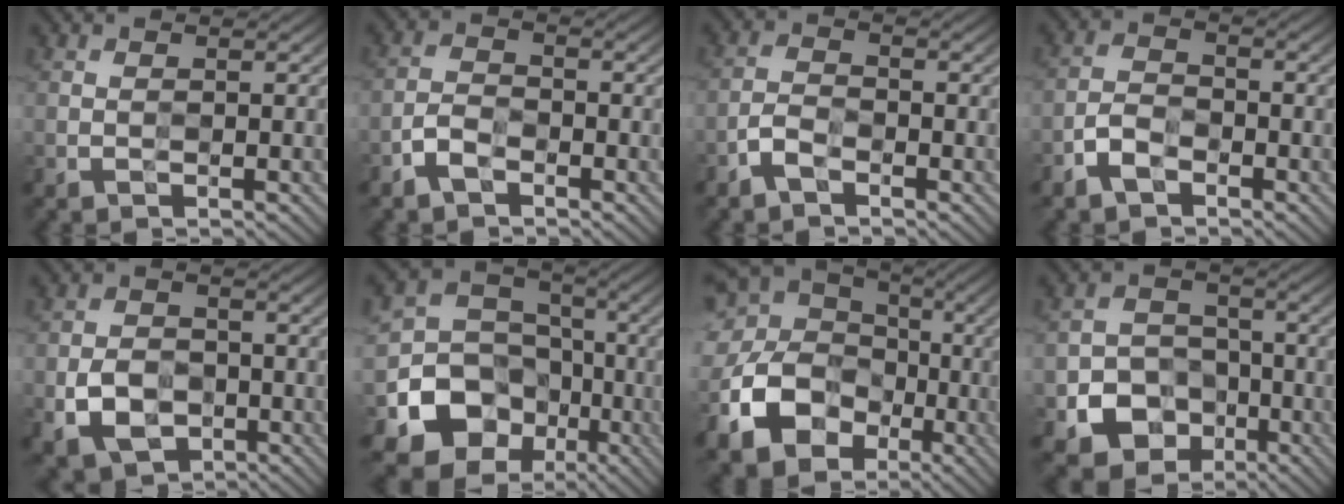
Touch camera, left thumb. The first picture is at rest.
{"total": 3.0, "force": [-2.1, 1.3, 1.7], "torque": [-0.035, 0.004, -0.051]}
{"total": 2.7, "force": [-1.9, 1.1, 1.5], "torque": [-0.033, 0.005, -0.048]}
{"total": 3.5, "force": [-2.4, 1.6, 2.0], "torque": [-0.041, 0.003, -0.058]}
{"total": 6.0, "force": [-2.4, 4.2, 3.6], "torque": [-0.072, -0.010, -0.045]}
{"total": 14.4, "force": [-5.2, 12.5, 5.0], "torque": [-0.132, -0.034, -0.112]}
{"total": 17.1, "force": [-4.7, 14.4, 8.1], "torque": [-0.217, -0.021, -0.094]}
{"total": 9.4, "force": [-4.4, 7.4, 3.6], "torque": [-0.073, -0.023, -0.097]}